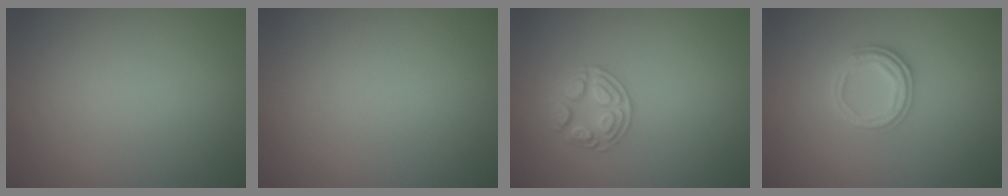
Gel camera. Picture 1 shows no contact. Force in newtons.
{"total": 0.0}
{"total": 2.6, "press": 2.5, "slide": 0.8}
{"total": 2.5, "press": 2.4, "slide": 0.6}